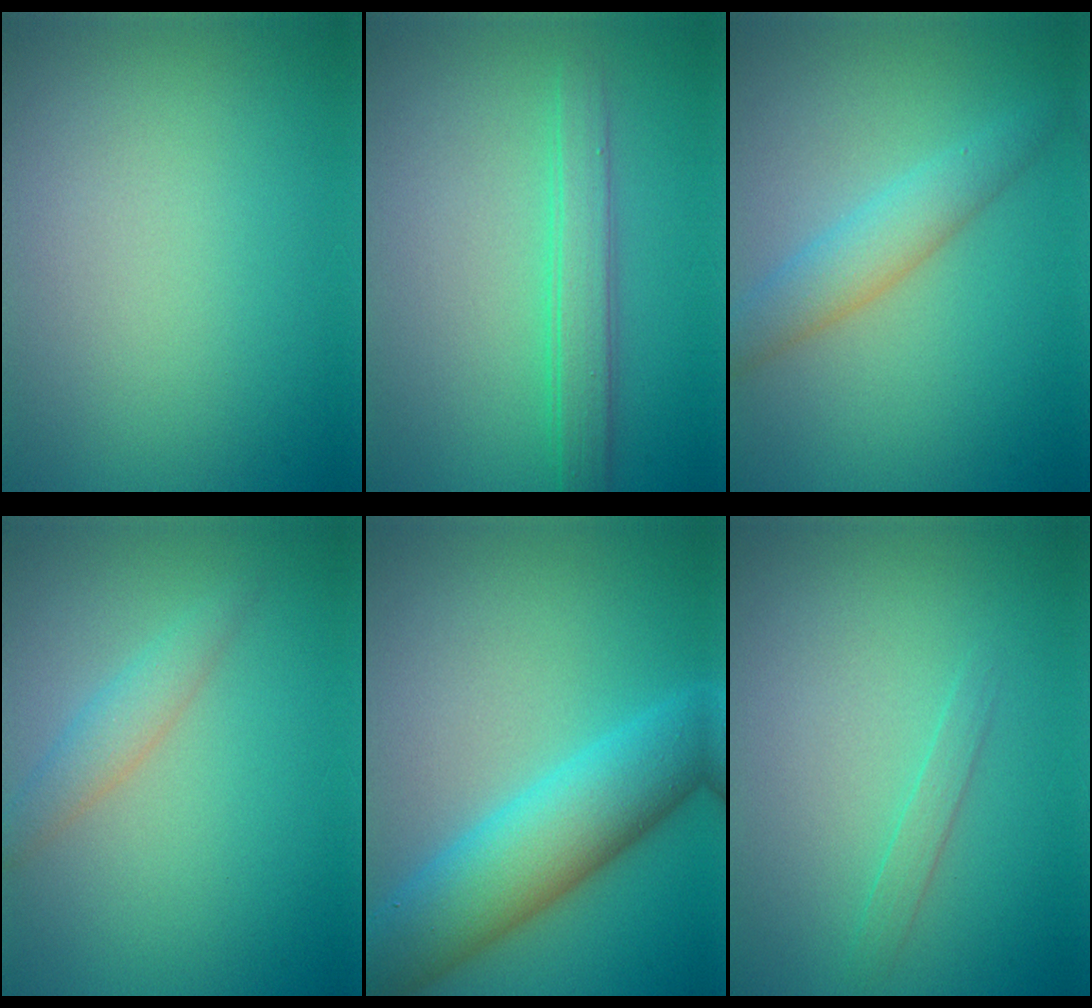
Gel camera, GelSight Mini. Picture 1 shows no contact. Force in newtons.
{"total": 2.8, "press": 2.8, "slide": 0.0}
{"total": 3.2, "press": 3.2, "slide": 0.1}
{"total": 2.0, "press": 2.0, "slide": 0.0}
{"total": 8.3, "press": 8.3, "slide": 0.1}
{"total": 1.1, "press": 1.1, "slide": 0.0}